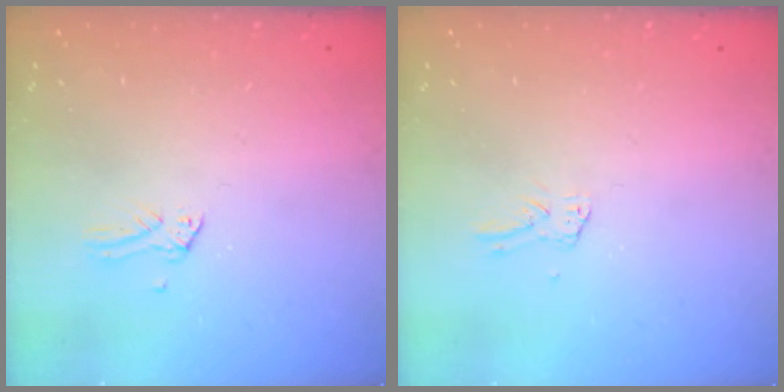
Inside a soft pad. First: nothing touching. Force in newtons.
{"total": 1.9, "press": 1.9, "slide": 0.1}